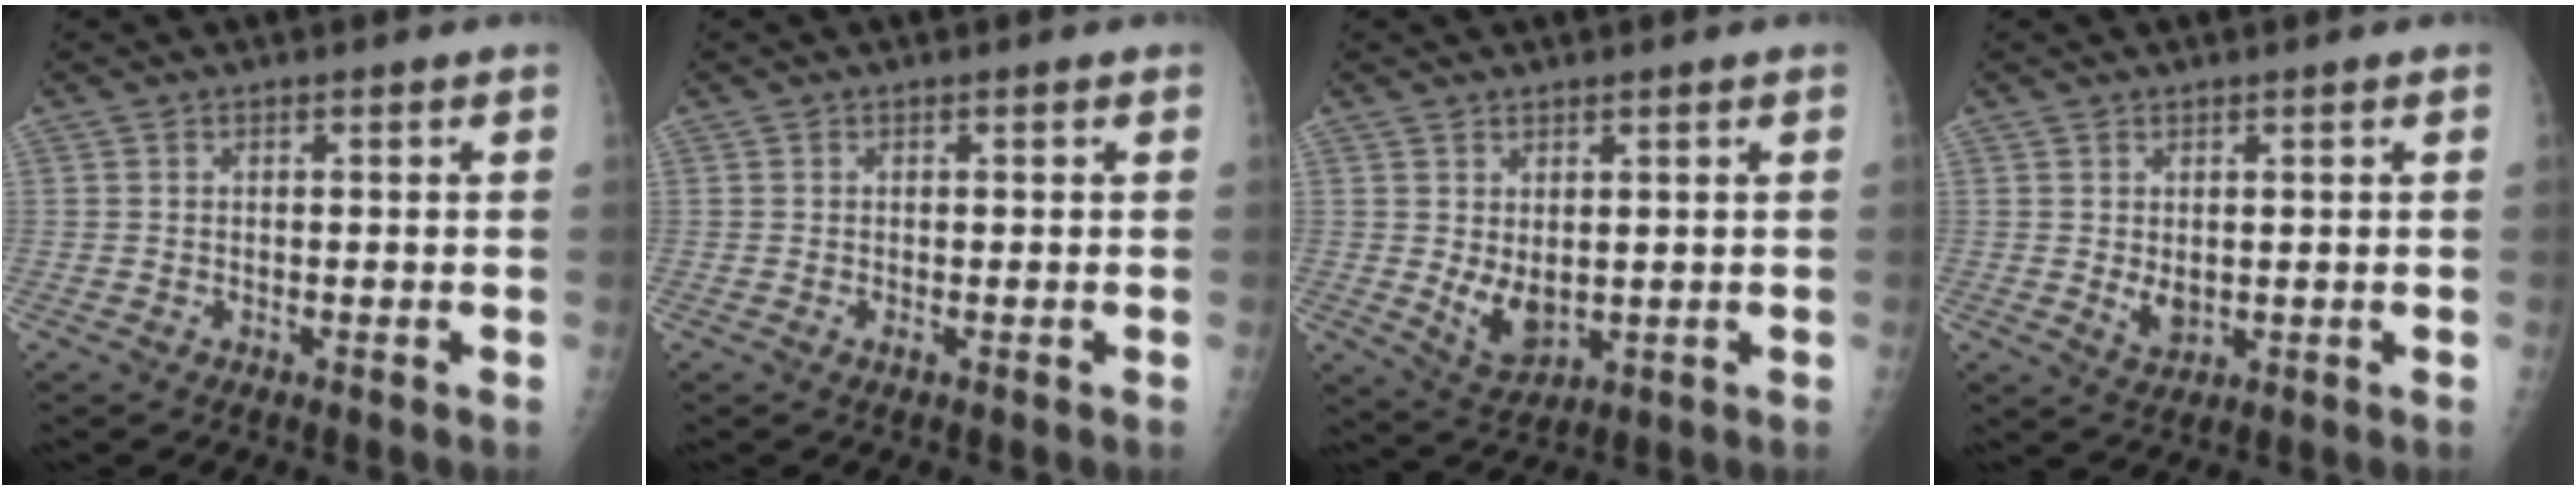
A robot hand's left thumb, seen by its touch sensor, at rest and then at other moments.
{"total": 0.7, "force": [0.0, 0.0, 0.7], "torque": [-0.015, 0.004, 0.003]}
{"total": 5.6, "force": [0.6, 3.0, 4.7], "torque": [-0.073, -0.014, 0.028]}
{"total": 3.1, "force": [0.4, 1.7, 2.5], "torque": [-0.036, -0.009, 0.017]}